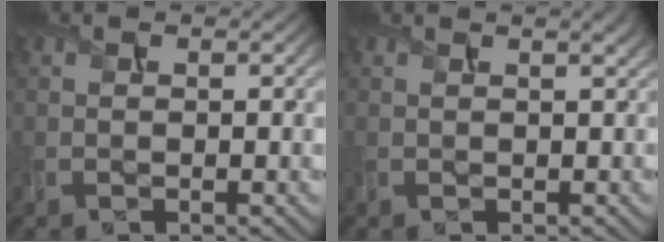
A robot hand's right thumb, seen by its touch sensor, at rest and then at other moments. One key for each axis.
{"total": 2.3, "fx": 1.3, "fy": 0.6, "fz": 1.7, "tx": -0.026, "ty": 0.010, "tz": 0.009}